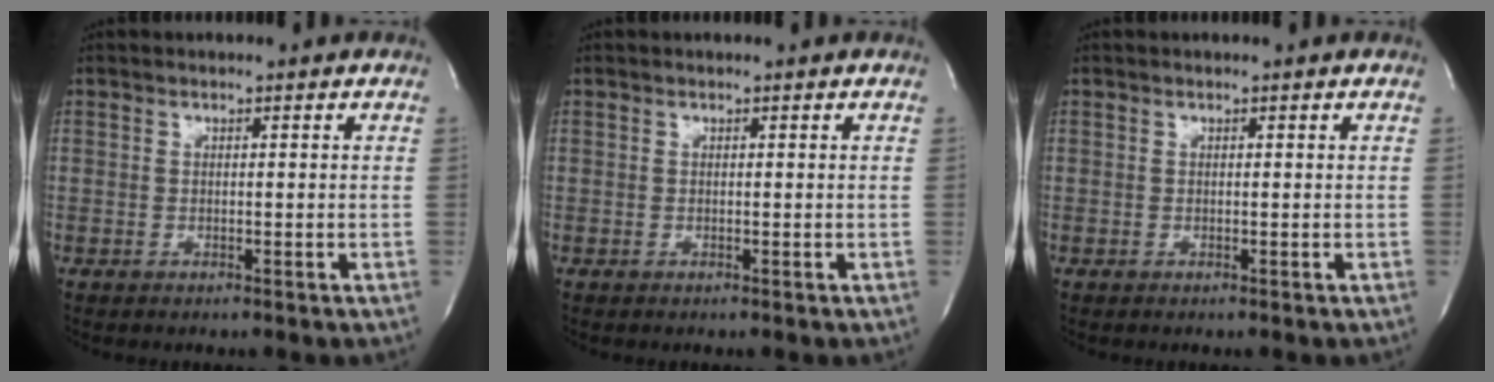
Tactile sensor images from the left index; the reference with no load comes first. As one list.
[{"total": 0.0}, {"total": 0.0}]